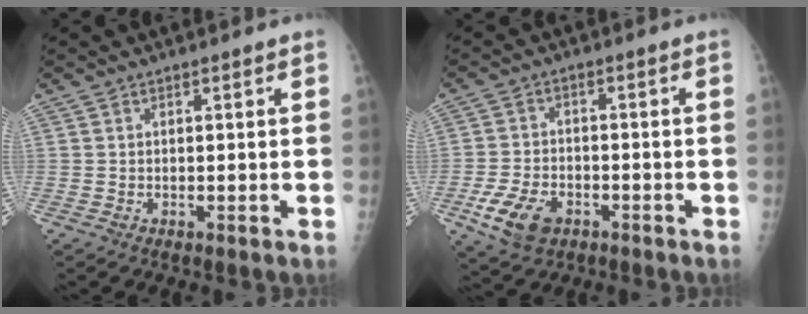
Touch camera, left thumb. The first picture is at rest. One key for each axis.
{"total": 8.5, "fx": -3.9, "fy": 5.4, "fz": 5.2, "tx": -0.099, "ty": 0.010, "tz": -0.066}